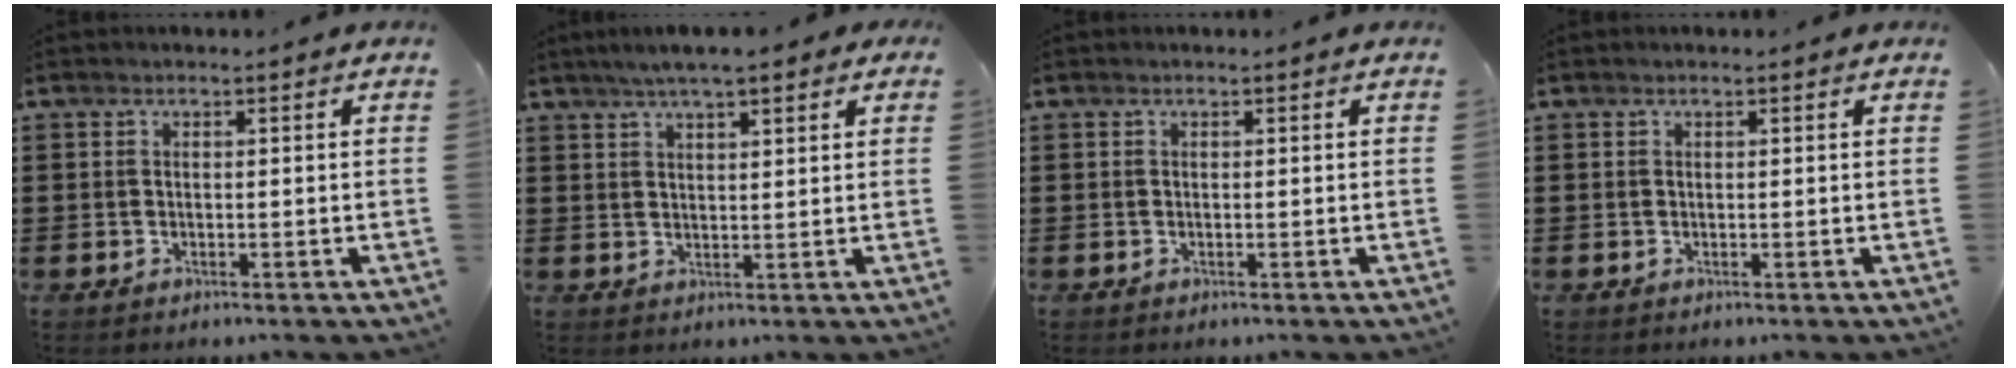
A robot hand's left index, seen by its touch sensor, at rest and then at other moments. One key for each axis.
{"total": 4.2, "fx": 3.1, "fy": 0.6, "fz": 2.7, "tx": -0.058, "ty": 0.003, "tz": 0.055}
{"total": 0.0}
{"total": 0.0}